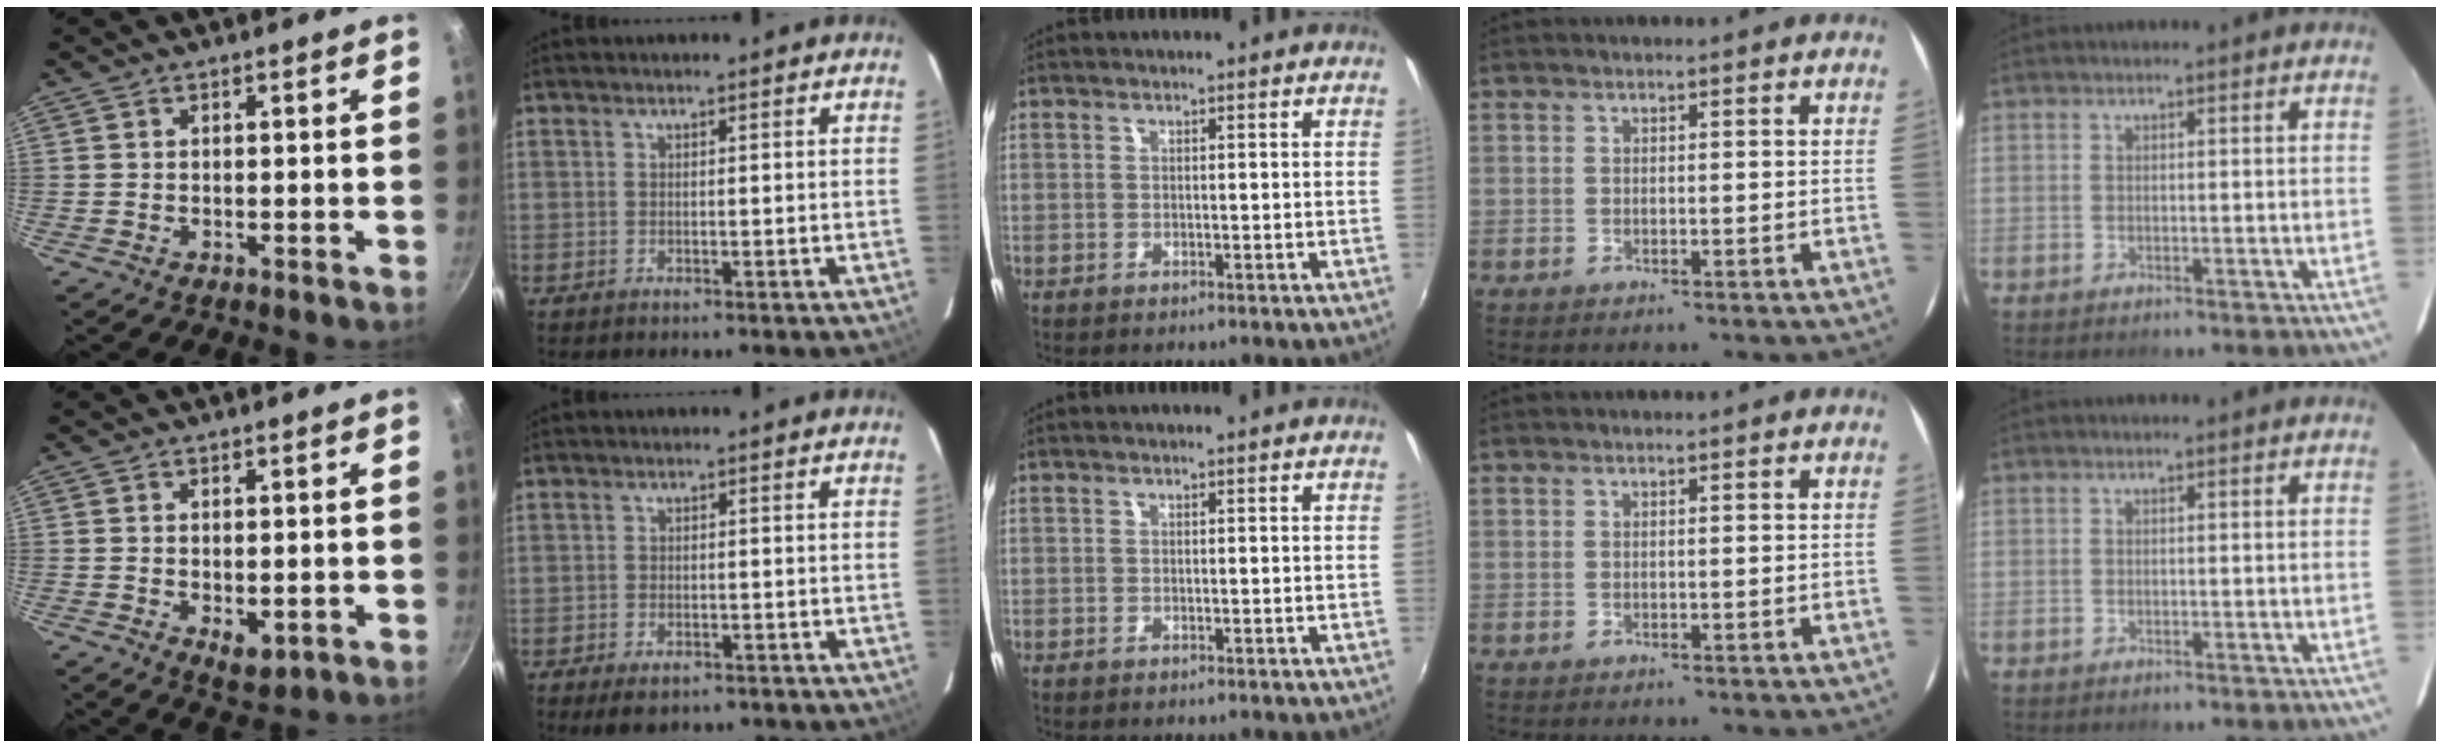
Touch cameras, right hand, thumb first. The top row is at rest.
{"thumb": {"total": 4.3, "force": [-0.7, 2.4, 3.5], "torque": [-0.048, -0.014, -0.004]}, "index": {"total": 4.4, "force": [-3.0, 2.2, 2.3], "torque": [-0.054, -0.012, -0.044]}}